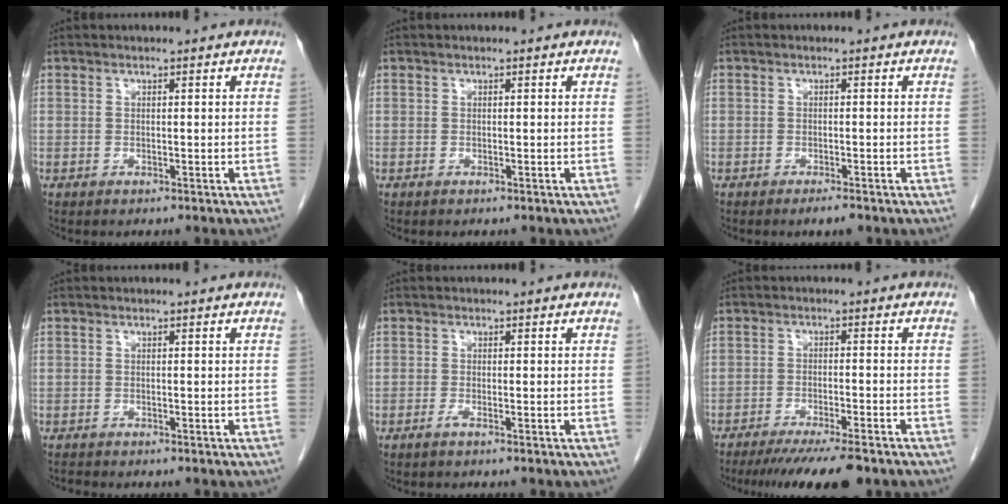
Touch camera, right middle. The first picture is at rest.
{"total": 0.0}
{"total": 1.7, "force": [-1.3, 0.2, 1.1], "torque": [-0.016, -0.002, -0.018]}
{"total": 0.6, "force": [-0.6, -0.1, -0.1], "torque": [-0.004, -0.005, -0.013]}
{"total": 0.9, "force": [-0.6, -0.1, 0.6], "torque": [-0.012, -0.001, -0.013]}
{"total": 10.8, "force": [-8.8, 0.7, 6.2], "torque": [-0.081, -0.022, -0.135]}